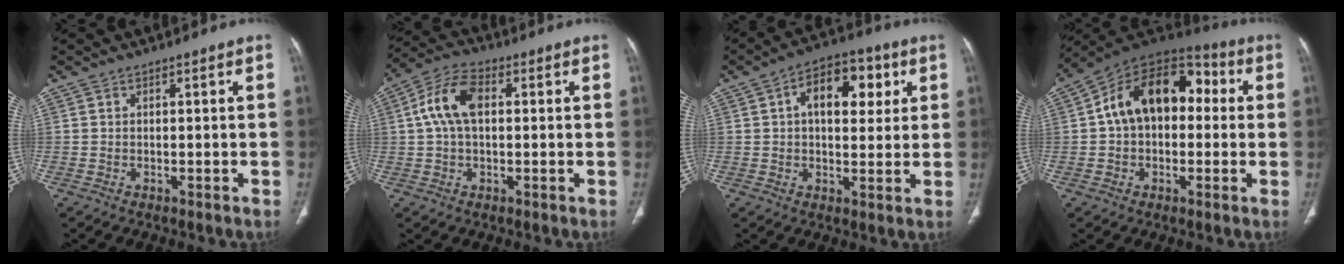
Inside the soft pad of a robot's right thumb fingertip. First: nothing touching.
{"total": 9.1, "force": [1.4, 5.3, 7.3], "torque": [-0.149, 0.025, 0.024]}
{"total": 12.2, "force": [3.5, 7.0, 9.3], "torque": [-0.105, 0.011, 0.046]}
{"total": 17.4, "force": [2.0, 11.5, 12.9], "torque": [-0.170, 0.049, 0.023]}